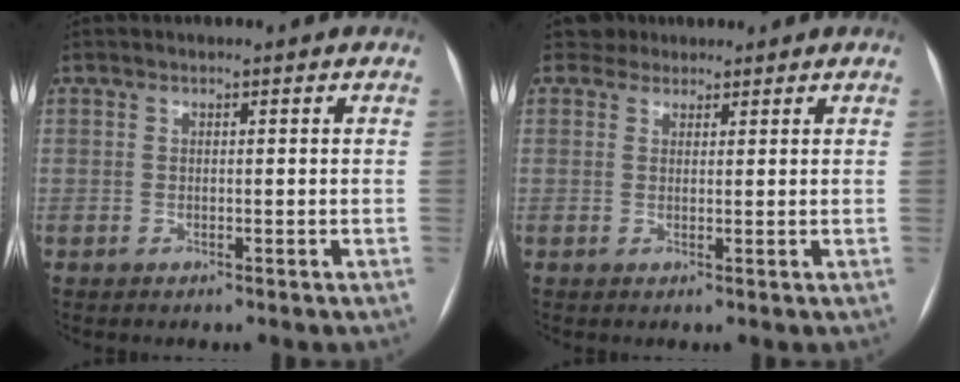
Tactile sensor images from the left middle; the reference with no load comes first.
{"total": 2.2, "force": [1.8, 1.2, -0.4], "torque": [0.008, 0.010, 0.024]}